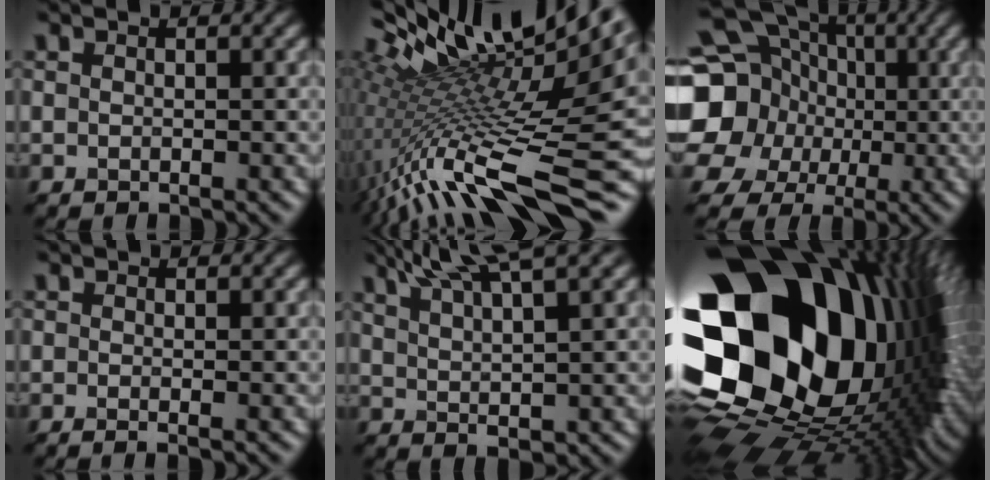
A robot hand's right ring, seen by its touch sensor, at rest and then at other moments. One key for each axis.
{"total": 15.3, "fx": 3.6, "fy": 4.1, "fz": 14.2, "tx": -0.258, "ty": 0.014, "tz": 0.075}
{"total": 19.8, "fx": 1.6, "fy": 18.4, "fz": 7.1, "tx": -0.176, "ty": 0.016, "tz": -0.025}
{"total": 1.0, "fx": -0.2, "fy": 0.3, "fz": 1.0, "tx": -0.019, "ty": -0.009, "tz": -0.011}
{"total": 7.7, "fx": 5.4, "fy": 1.5, "fz": 5.3, "tx": -0.076, "ty": 0.017, "tz": 0.079}
{"total": 23.2, "fx": 2.8, "fy": 16.6, "fz": 16.0, "tx": -0.316, "ty": -0.072, "tz": 0.085}